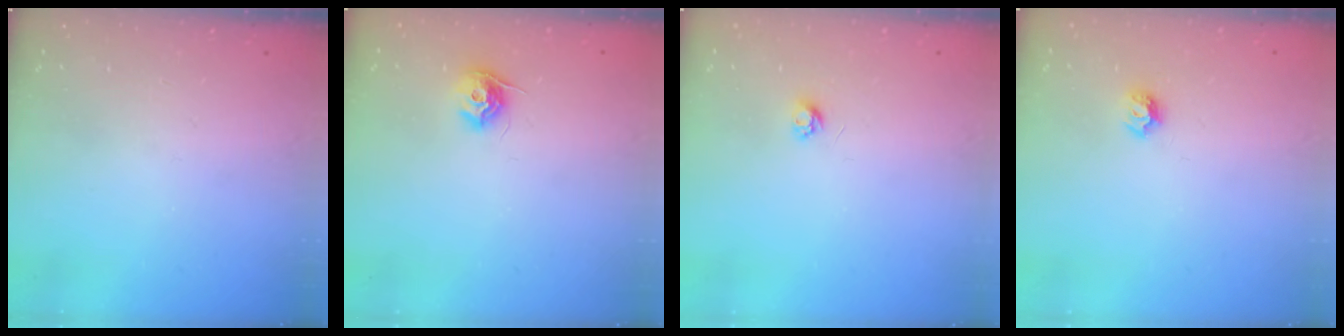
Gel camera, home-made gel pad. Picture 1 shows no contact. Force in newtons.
{"total": 8.6, "press": 8.6, "slide": 0.2}
{"total": 3.4, "press": 3.4, "slide": 0.3}
{"total": 4.7, "press": 4.7, "slide": 0.5}